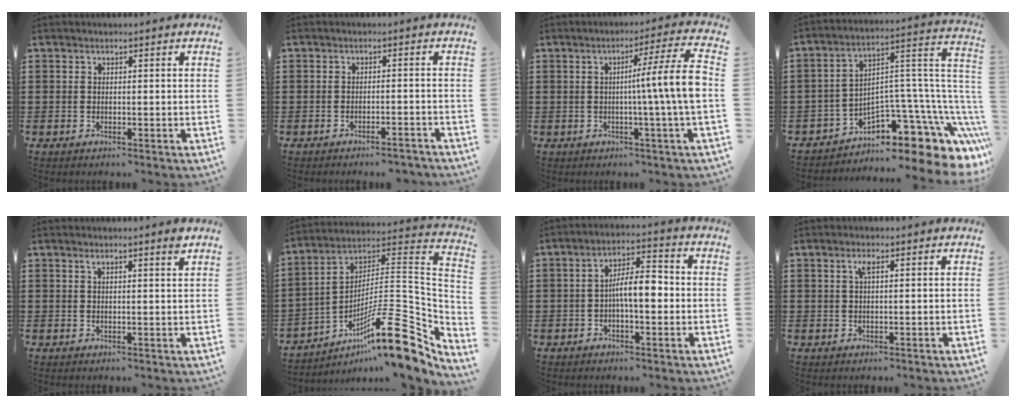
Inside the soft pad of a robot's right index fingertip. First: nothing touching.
{"total": 2.2, "force": [-2.1, -0.1, 0.4], "torque": [-0.012, -0.002, -0.045]}
{"total": 10.1, "force": [-0.4, -0.4, 10.0], "torque": [-0.163, -0.013, -0.015]}
{"total": 8.5, "force": [-5.3, 4.4, 5.0], "torque": [-0.083, -0.016, -0.097]}
{"total": 1.7, "force": [1.3, -0.1, 1.2], "torque": [-0.024, -0.001, 0.022]}
{"total": 16.8, "force": [-9.2, 3.6, 13.6], "torque": [-0.207, 0.007, -0.165]}
{"total": 6.5, "force": [-0.8, 2.1, 6.1], "torque": [-0.114, 0.009, -0.019]}
{"total": 1.5, "force": [0.5, 0.3, 1.4], "torque": [-0.029, 0.005, 0.008]}